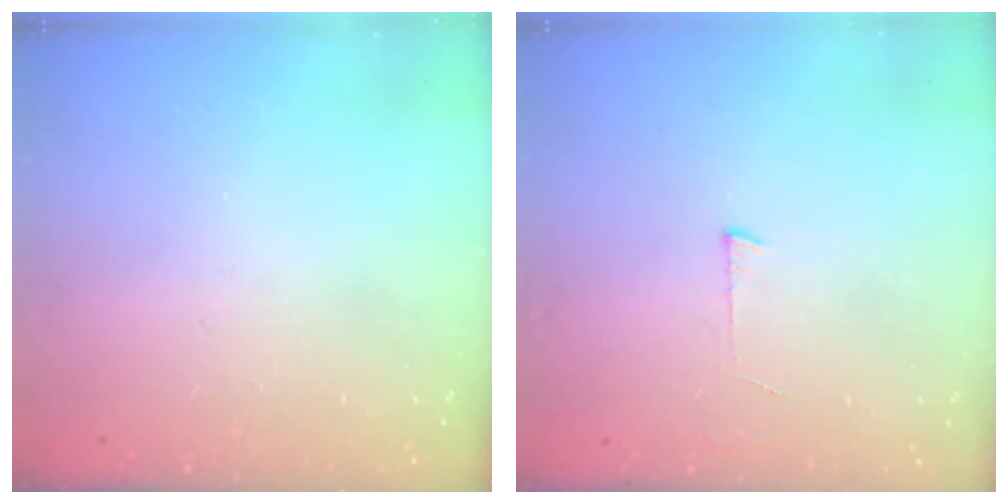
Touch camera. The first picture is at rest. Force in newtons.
{"total": 3.0, "press": 3.0, "slide": 0.3}